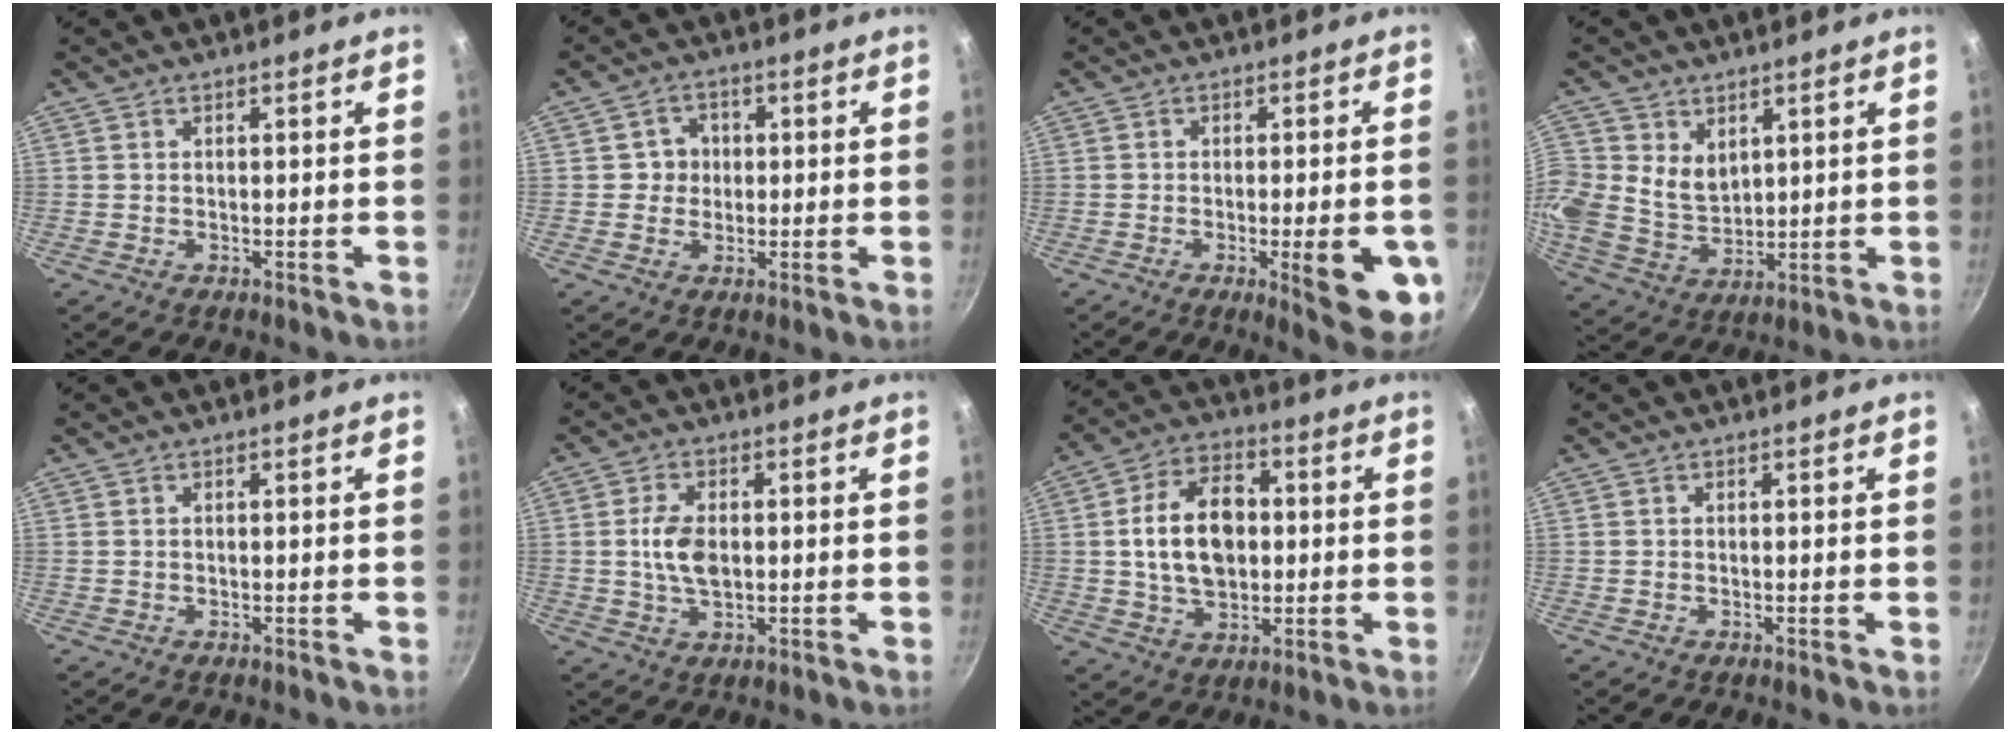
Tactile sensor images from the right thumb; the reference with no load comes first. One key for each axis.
{"total": 4.1, "fx": 0.2, "fy": 3.9, "fz": 1.3, "tx": 0.012, "ty": 0.005, "tz": -0.002}
{"total": 11.8, "fx": -3.3, "fy": 3.0, "fz": 10.9, "tx": -0.113, "ty": 0.005, "tz": -0.038}
{"total": 11.3, "fx": 4.0, "fy": 9.1, "fz": 5.6, "tx": -0.115, "ty": -0.011, "tz": 0.088}
{"total": 0.0}
{"total": 6.6, "fx": 0.2, "fy": 3.8, "fz": 5.3, "tx": -0.099, "ty": 0.001, "tz": 0.002}
{"total": 14.2, "fx": 0.8, "fy": 9.5, "fz": 10.5, "tx": -0.150, "ty": 0.016, "tz": 0.010}
{"total": 0.0}